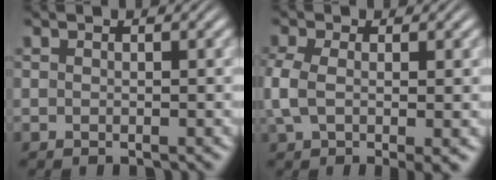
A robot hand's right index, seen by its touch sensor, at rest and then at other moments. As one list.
[{"total": 3.8, "force": [-0.5, 1.6, 3.4], "torque": [-0.081, -0.014, 0.001]}]